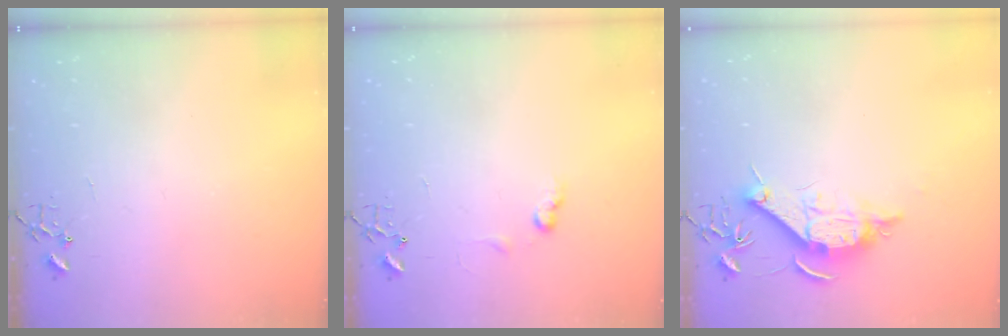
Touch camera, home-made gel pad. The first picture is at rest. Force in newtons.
{"total": 6.0, "press": 6.0, "slide": 0.8}
{"total": 12.0, "press": 12.0, "slide": 0.6}